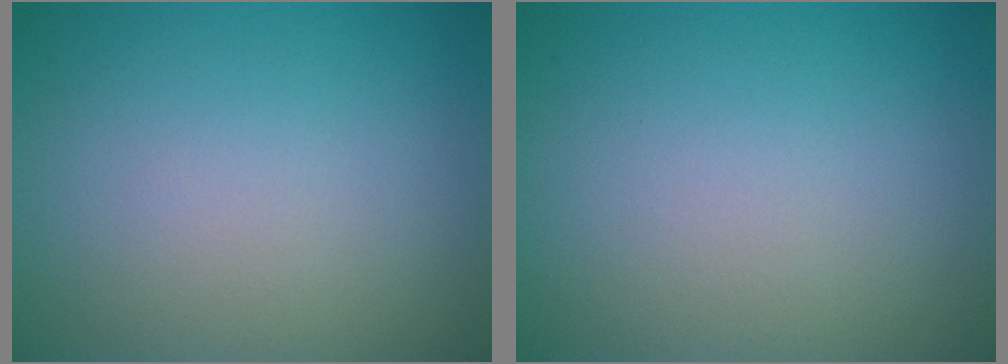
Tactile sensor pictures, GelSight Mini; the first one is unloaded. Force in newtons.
{"total": 0.0}